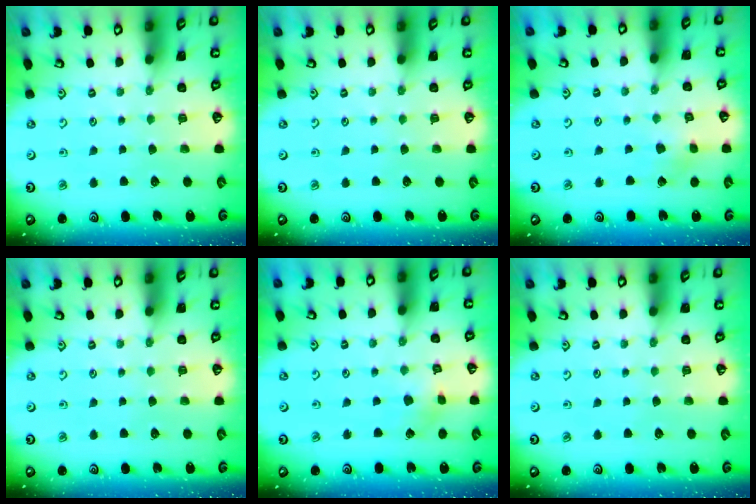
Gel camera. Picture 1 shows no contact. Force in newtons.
{"total": 0.0}
{"total": 2.3, "press": 2.3, "slide": 0.6}
{"total": 0.0}
{"total": 3.6, "press": 3.6, "slide": 0.3}
{"total": 0.0}